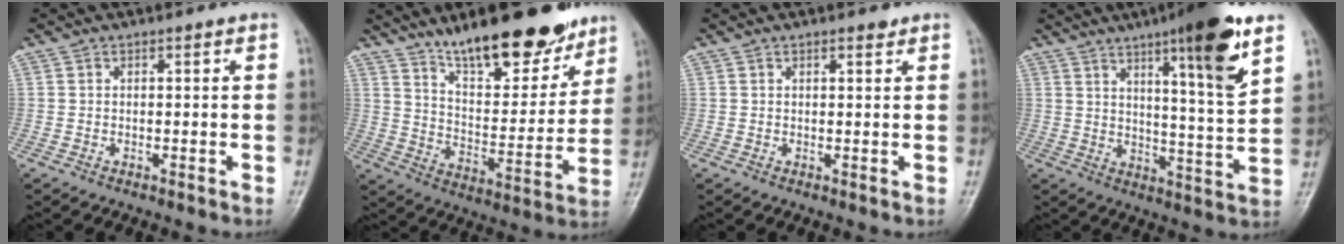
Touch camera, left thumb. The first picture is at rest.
{"total": 19.8, "force": [14.5, 6.6, 11.8], "torque": [-0.131, -0.084, 0.235]}
{"total": 1.2, "force": [0.9, 0.4, 0.7], "torque": [-0.010, -0.005, 0.013]}
{"total": 15.8, "force": [8.7, 1.9, 13.0], "torque": [-0.184, -0.050, 0.130]}